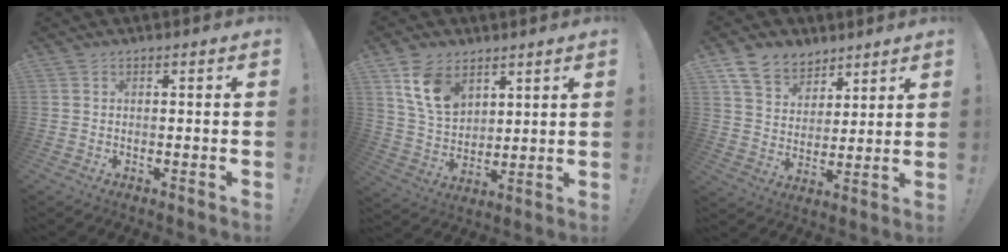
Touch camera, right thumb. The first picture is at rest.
{"total": 12.9, "force": [6.9, 8.4, 6.8], "torque": [-0.122, -0.022, 0.138]}
{"total": 10.5, "force": [7.6, 6.8, 2.6], "torque": [-0.052, -0.051, 0.150]}